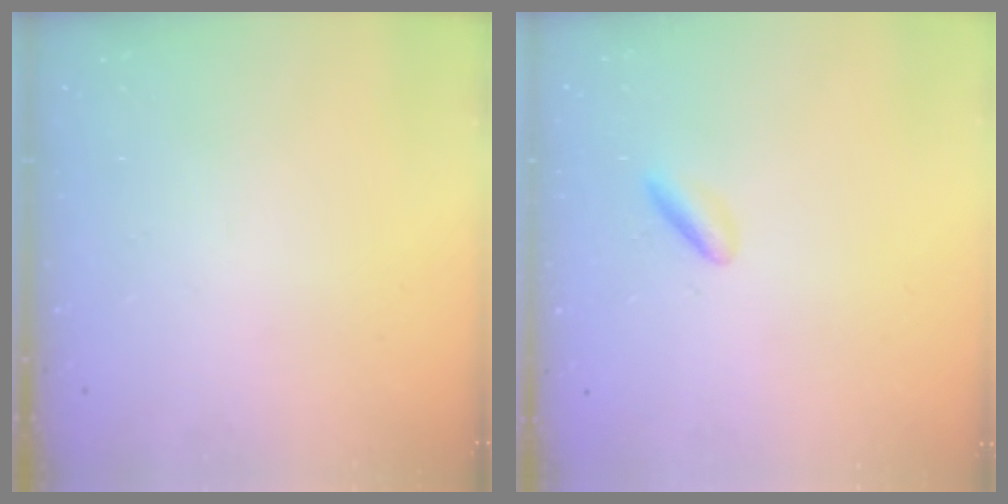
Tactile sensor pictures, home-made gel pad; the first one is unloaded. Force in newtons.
{"total": 2.1, "press": 1.9, "slide": 1.0}